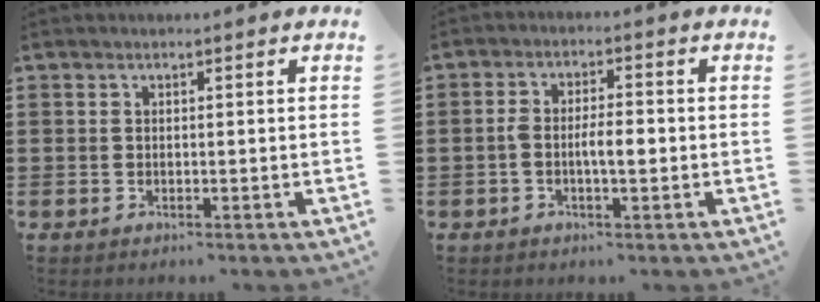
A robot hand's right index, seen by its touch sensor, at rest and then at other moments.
{"total": 4.2, "force": [-0.8, 1.3, 3.9], "torque": [-0.084, 0.000, -0.020]}